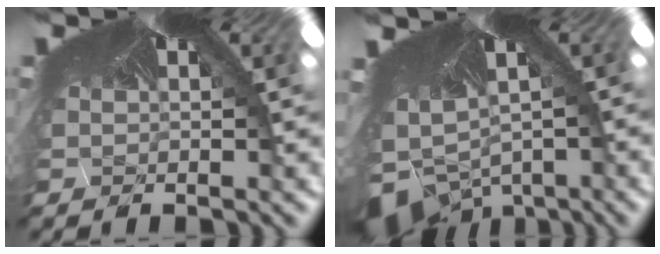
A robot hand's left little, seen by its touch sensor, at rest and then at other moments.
{"total": 7.6, "force": [-7.4, 1.3, 0.2], "torque": [0.000, -0.098, -0.088]}